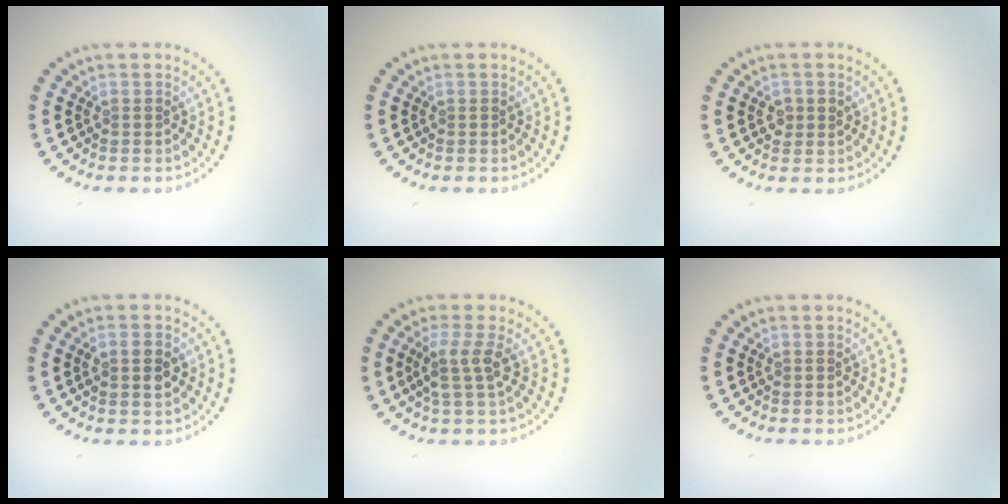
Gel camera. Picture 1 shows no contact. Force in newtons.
{"total": 0.0}
{"total": 1.5, "press": 1.4, "slide": 0.3}
{"total": 2.0, "press": 2.0, "slide": 0.3}
{"total": 2.6, "press": 2.0, "slide": 1.6}
{"total": 0.0}